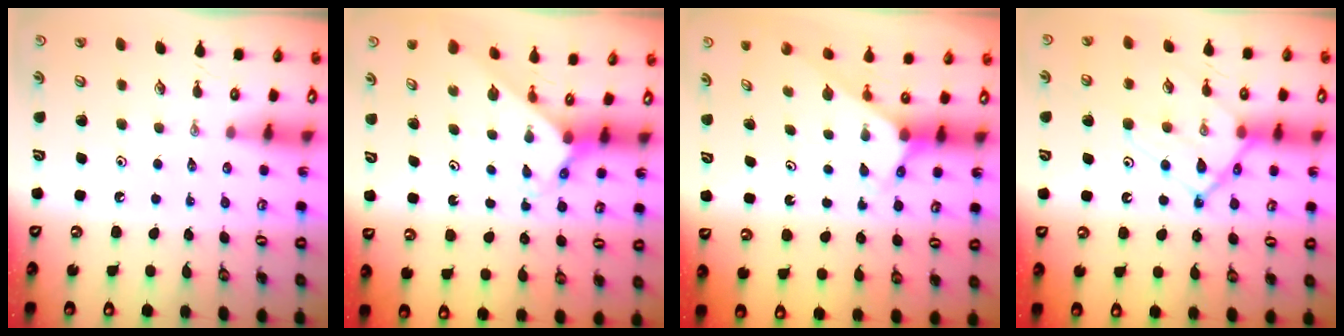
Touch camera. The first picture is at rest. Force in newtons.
{"total": 2.2, "press": 2.2, "slide": 0.1}
{"total": 2.8, "press": 2.8, "slide": 0.2}
{"total": 16.0, "press": 15.9, "slide": 1.4}